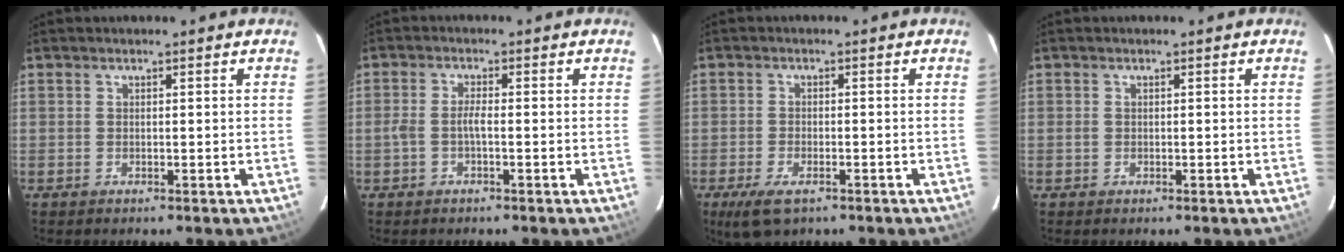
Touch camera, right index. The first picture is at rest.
{"total": 2.2, "force": [-0.9, 0.3, 2.0], "torque": [-0.044, 0.005, -0.017]}
{"total": 5.7, "force": [-3.5, 2.5, 3.8], "torque": [-0.091, -0.016, -0.063]}
{"total": 0.6, "force": [-0.2, 0.6, 0.2], "torque": [-0.002, 0.001, -0.003]}